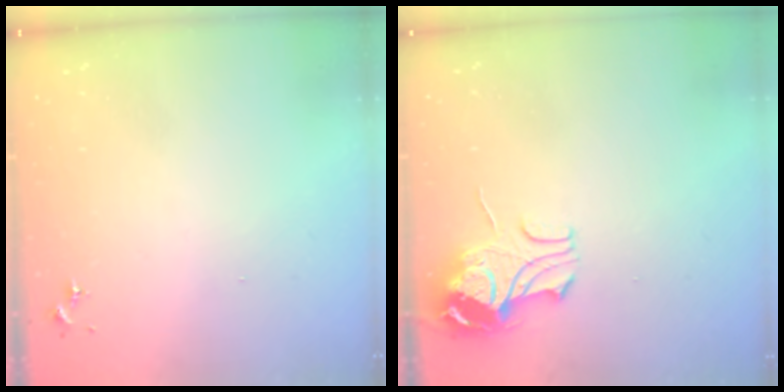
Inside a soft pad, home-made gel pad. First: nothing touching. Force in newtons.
{"total": 9.6, "press": 9.5, "slide": 1.1}